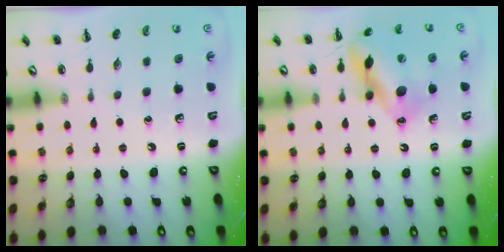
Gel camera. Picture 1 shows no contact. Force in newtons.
{"total": 14.0, "press": 13.9, "slide": 1.4}